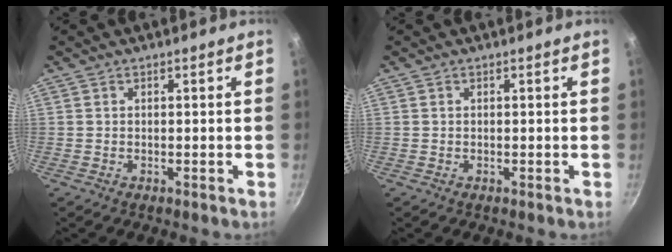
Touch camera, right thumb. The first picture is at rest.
{"total": 0.0}